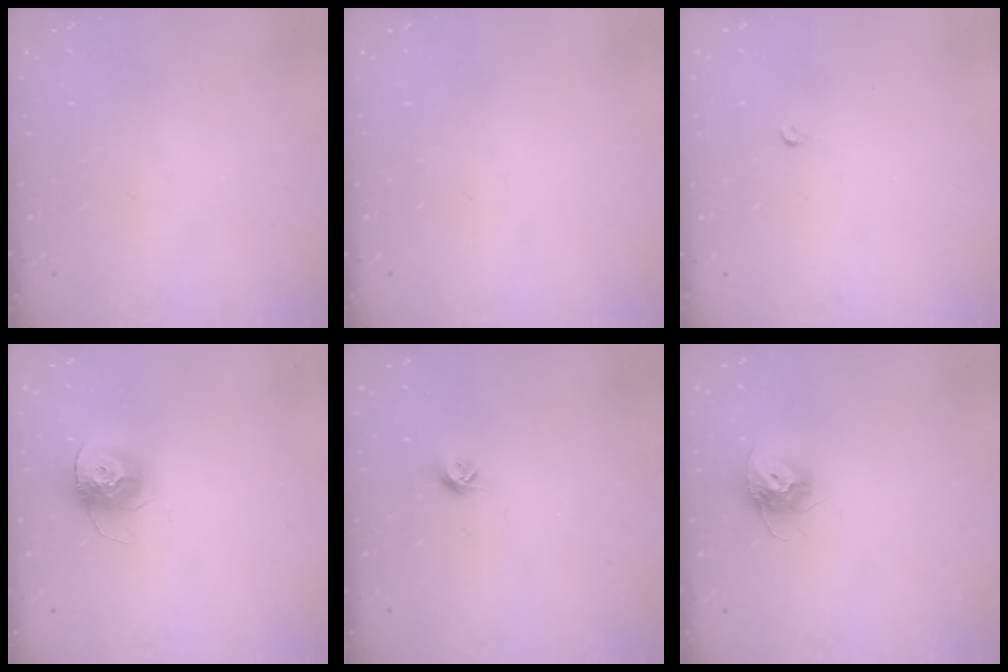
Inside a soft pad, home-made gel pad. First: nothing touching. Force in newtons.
{"total": 0.0}
{"total": 2.6, "press": 2.5, "slide": 0.4}
{"total": 12.3, "press": 12.3, "slide": 1.0}
{"total": 5.4, "press": 5.3, "slide": 0.9}
{"total": 9.8, "press": 9.8, "slide": 0.3}